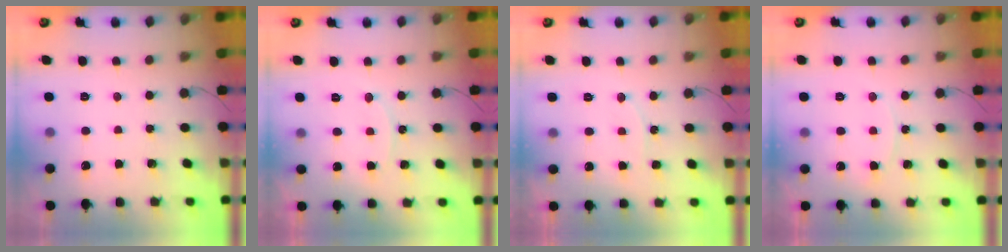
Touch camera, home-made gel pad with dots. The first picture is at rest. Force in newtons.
{"total": 7.7, "press": 7.7, "slide": 0.2}
{"total": 6.9, "press": 6.9, "slide": 0.3}
{"total": 6.1, "press": 6.1, "slide": 0.6}